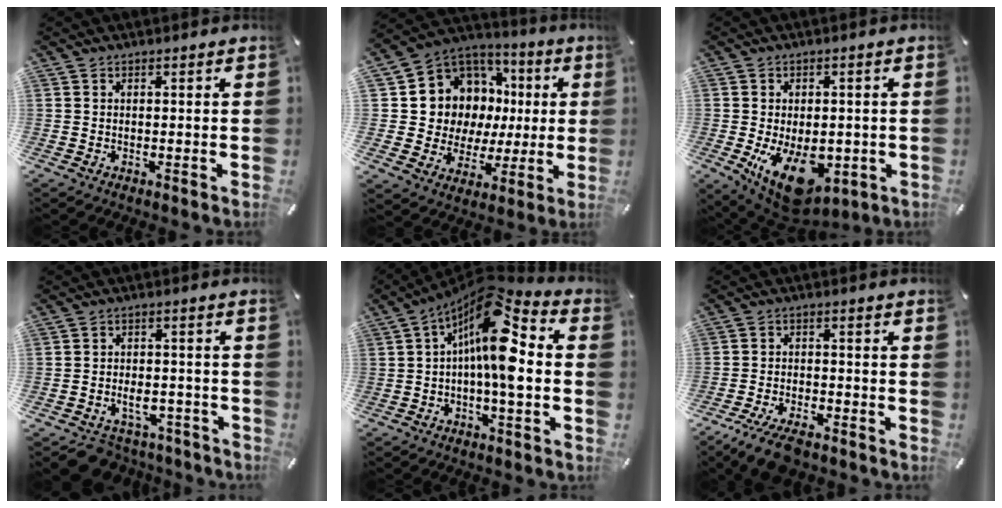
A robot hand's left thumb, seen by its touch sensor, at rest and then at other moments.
{"total": 11.3, "force": [2.6, 10.8, 2.3], "torque": [-0.048, -0.044, 0.070]}
{"total": 13.2, "force": [-4.2, 8.2, 9.5], "torque": [-0.148, 0.007, -0.067]}
{"total": 6.7, "force": [-3.5, 4.8, 3.0], "torque": [-0.045, 0.027, -0.057]}
{"total": 15.7, "force": [2.0, 5.4, 14.5], "torque": [-0.266, -0.021, 0.029]}
{"total": 7.7, "force": [-6.0, 2.9, 4.0], "torque": [-0.079, 0.024, -0.112]}